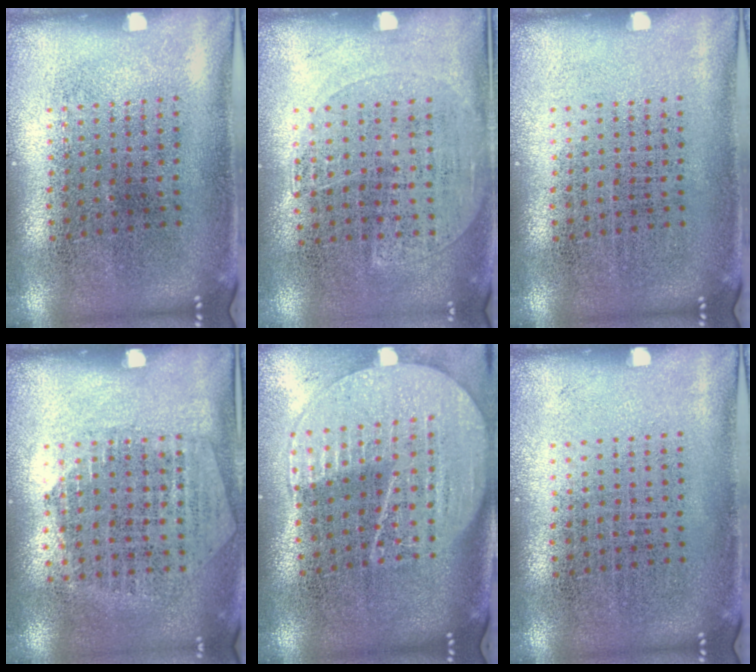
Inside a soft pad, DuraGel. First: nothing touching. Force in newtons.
{"total": 1.2, "press": 1.0, "slide": 0.7}
{"total": 0.0}
{"total": 1.3, "press": 1.2, "slide": 0.6}
{"total": 2.0, "press": 1.9, "slide": 0.8}
{"total": 0.0}